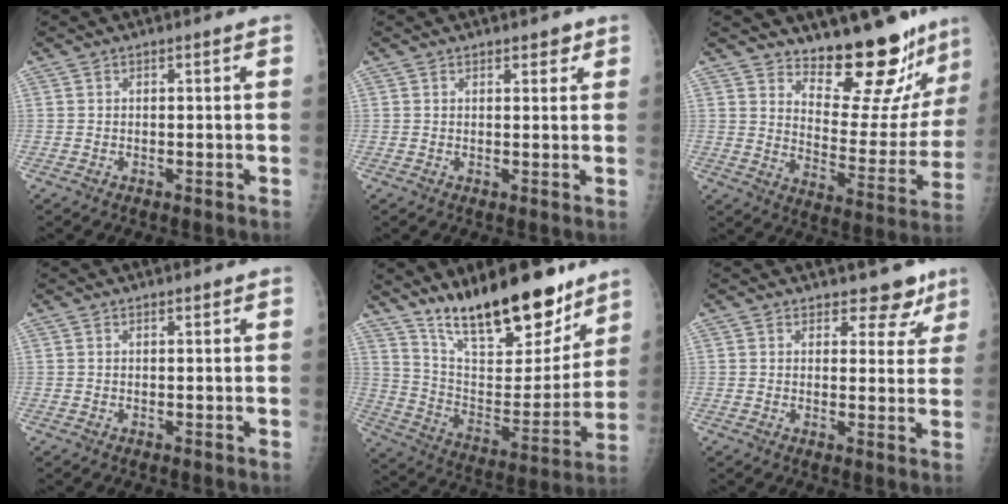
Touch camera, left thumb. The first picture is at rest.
{"total": 2.0, "force": [1.4, 1.1, 1.0], "torque": [0.003, -0.006, 0.014]}
{"total": 17.9, "force": [15.9, 4.5, 6.8], "torque": [-0.040, -0.153, 0.217]}
{"total": 0.5, "force": [0.4, 0.2, 0.3], "torque": [-0.005, -0.003, 0.006]}
{"total": 23.2, "force": [17.4, 8.0, 13.0], "torque": [-0.158, -0.094, 0.289]}
{"total": 6.1, "force": [4.8, 3.4, 1.5], "torque": [0.015, -0.030, 0.052]}